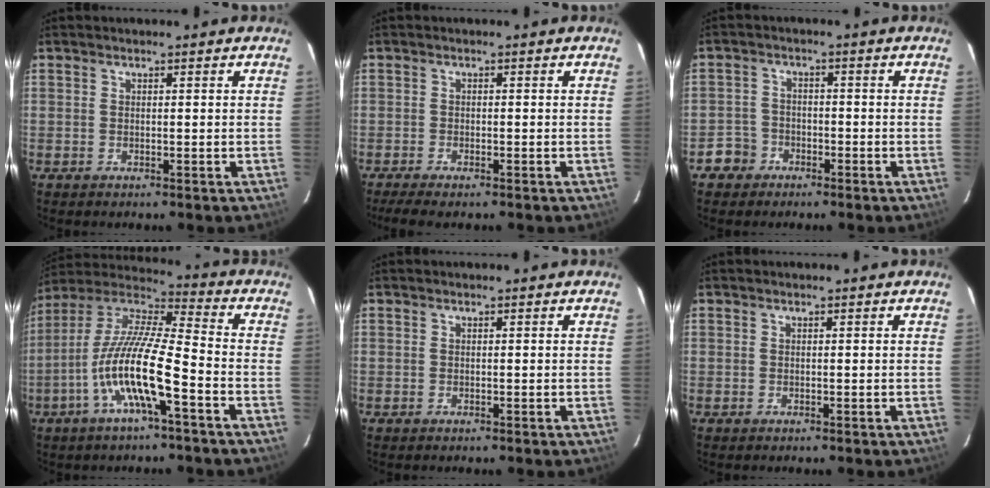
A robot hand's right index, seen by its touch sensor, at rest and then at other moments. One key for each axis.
{"total": 4.6, "fx": -3.7, "fy": 0.9, "fz": 2.6, "tx": -0.063, "ty": -0.017, "tz": -0.064}
{"total": 4.5, "fx": -2.6, "fy": 3.7, "fz": 0.1, "tx": -0.007, "ty": 0.019, "tz": -0.051}
{"total": 15.0, "fx": -6.1, "fy": 2.0, "fz": 13.5, "tx": -0.258, "ty": -0.008, "tz": -0.124}
{"total": 0.0}
{"total": 0.0}